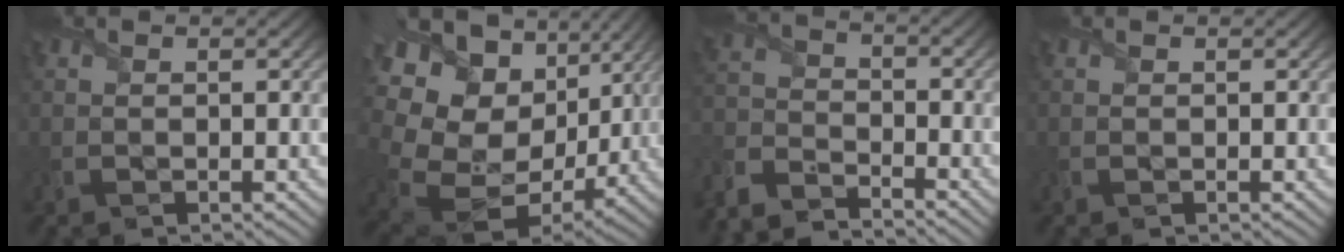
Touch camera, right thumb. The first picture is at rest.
{"total": 18.3, "force": [2.5, 14.0, 11.5], "torque": [-0.277, -0.031, 0.090]}
{"total": 7.3, "force": [-6.9, 1.7, 1.9], "torque": [-0.058, -0.012, -0.154]}
{"total": 0.0}